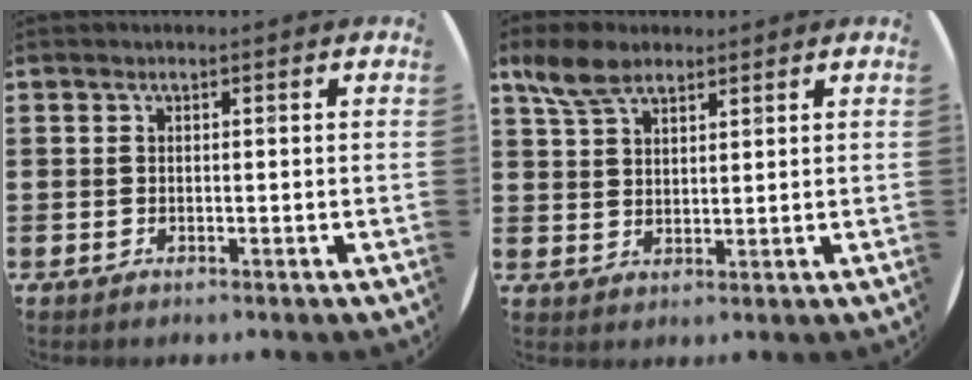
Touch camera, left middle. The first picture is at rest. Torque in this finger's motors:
{"motor_torque": [1.09, -1.05, 0.16, 0.14]}